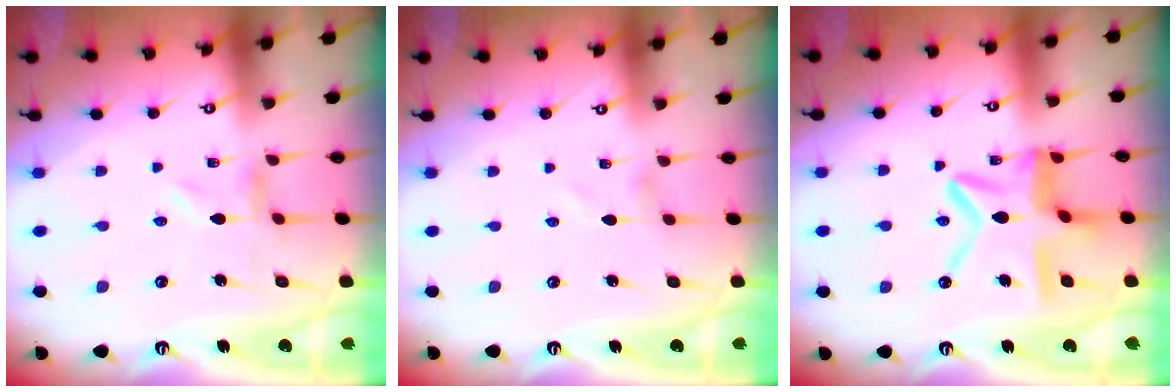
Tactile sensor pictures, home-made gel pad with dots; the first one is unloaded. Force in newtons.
{"total": 0.6, "press": 0.6, "slide": 0.1}
{"total": 14.2, "press": 14.1, "slide": 1.3}